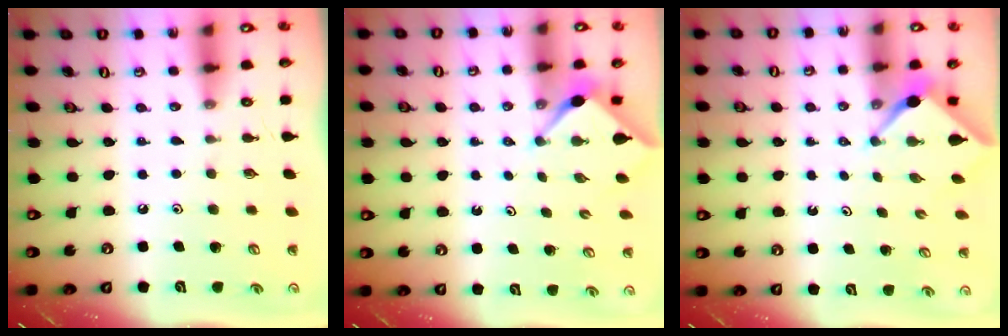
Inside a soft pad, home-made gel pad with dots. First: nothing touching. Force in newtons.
{"total": 2.9, "press": 2.9, "slide": 0.3}
{"total": 2.5, "press": 2.5, "slide": 0.3}